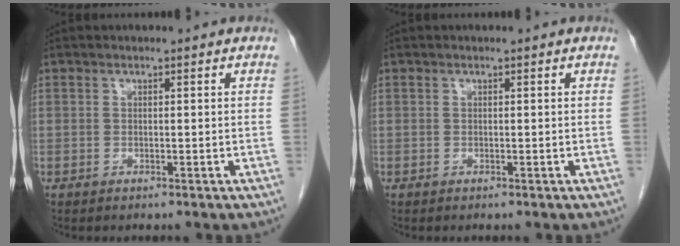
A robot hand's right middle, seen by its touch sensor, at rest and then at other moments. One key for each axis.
{"total": 0.0}